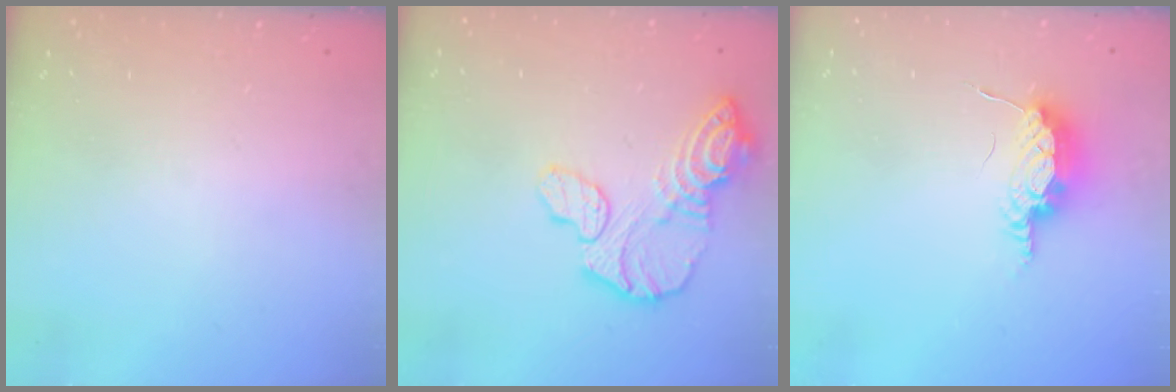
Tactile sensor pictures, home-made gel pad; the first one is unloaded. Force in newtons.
{"total": 14.7, "press": 14.6, "slide": 1.4}
{"total": 7.5, "press": 7.5, "slide": 0.9}